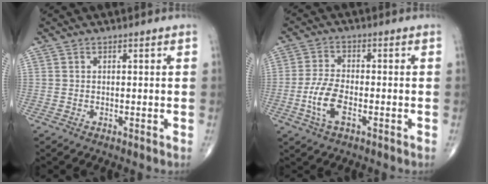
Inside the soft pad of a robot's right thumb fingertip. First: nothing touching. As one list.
[{"total": 6.8, "force": [-2.3, 3.0, 5.6], "torque": [-0.122, 0.011, -0.046]}]